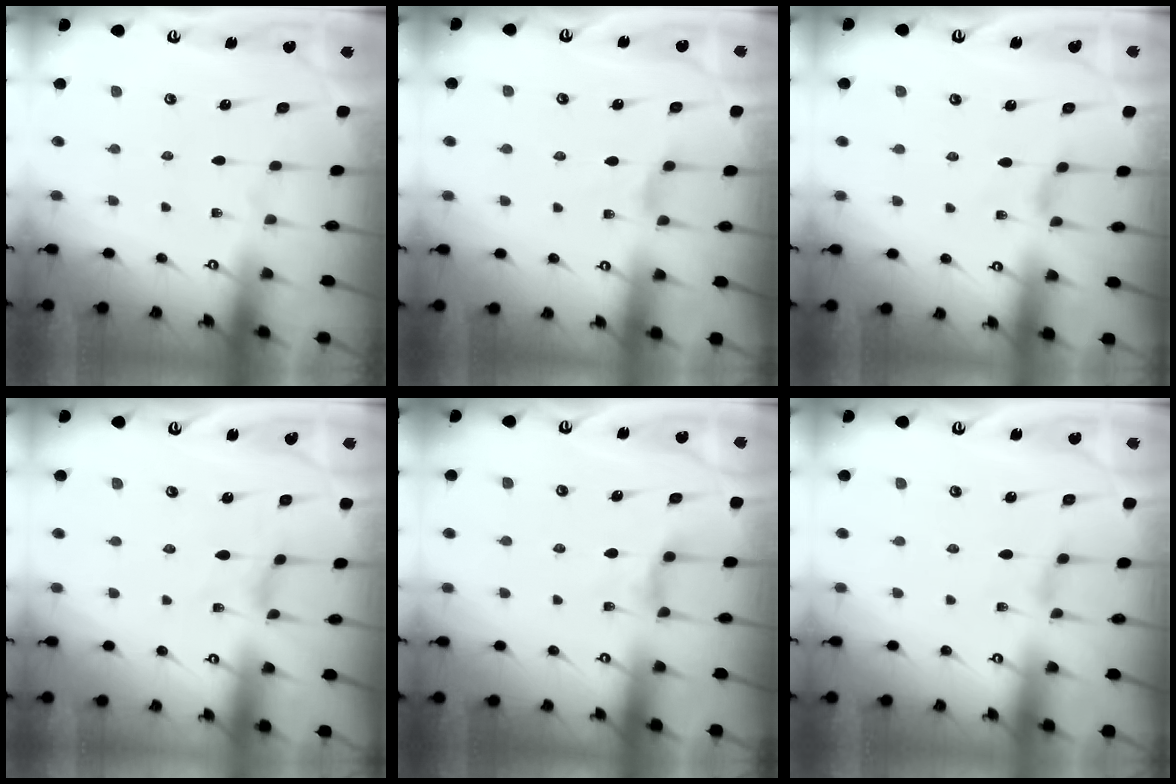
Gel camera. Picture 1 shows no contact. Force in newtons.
{"total": 2.2, "press": 2.2, "slide": 0.4}
{"total": 1.4, "press": 1.3, "slide": 0.4}
{"total": 0.7, "press": 0.6, "slide": 0.2}
{"total": 3.7, "press": 3.6, "slide": 0.6}
{"total": 0.6, "press": 0.6, "slide": 0.2}